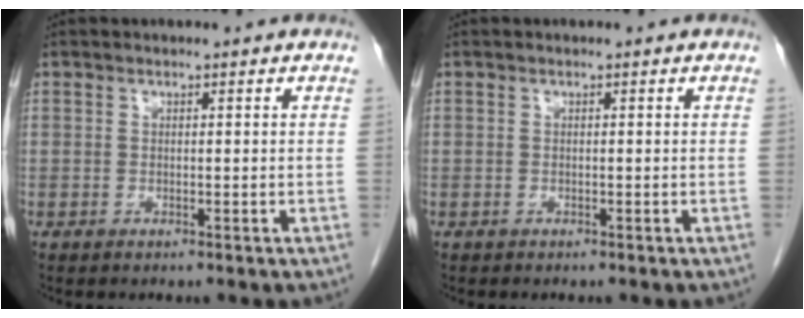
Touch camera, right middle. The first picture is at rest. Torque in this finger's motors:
{"motor_torque": [0.09, 0.00, -0.04, 0.00]}